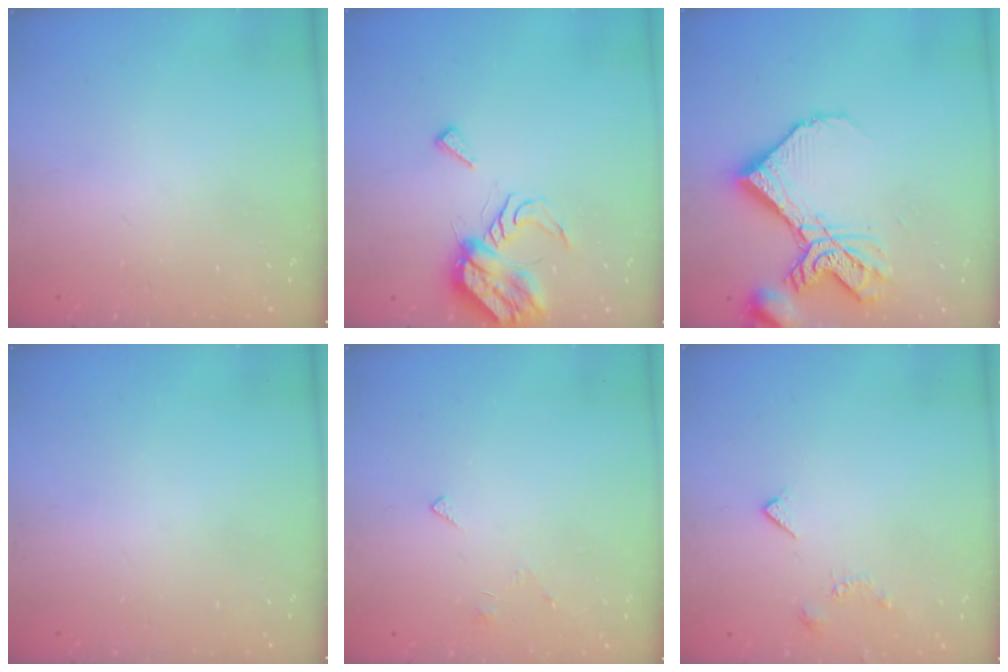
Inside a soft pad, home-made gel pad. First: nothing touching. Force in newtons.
{"total": 9.0, "press": 9.0, "slide": 0.8}
{"total": 16.2, "press": 16.1, "slide": 2.2}
{"total": 0.0}
{"total": 2.2, "press": 2.1, "slide": 0.4}
{"total": 4.2, "press": 4.1, "slide": 0.8}